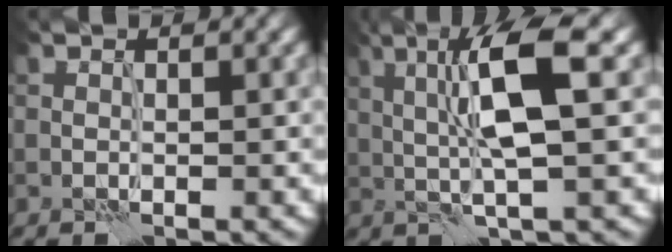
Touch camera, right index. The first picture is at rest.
{"total": 6.2, "force": [1.0, 0.4, 6.1], "torque": [-0.119, 0.012, 0.019]}